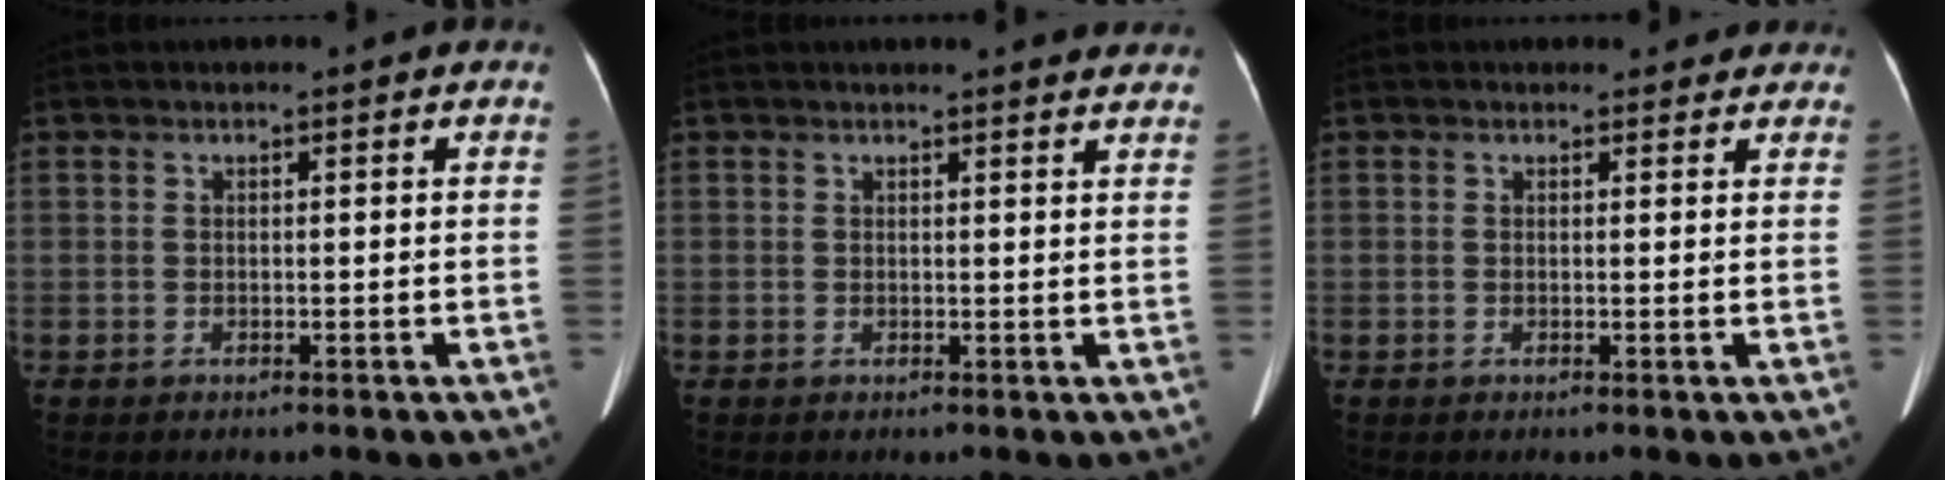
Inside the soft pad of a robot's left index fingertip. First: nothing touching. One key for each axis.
{"total": 6.8, "fx": 6.4, "fy": 1.2, "fz": 2.1, "tx": -0.015, "ty": 0.003, "tz": 0.057}
{"total": 3.3, "fx": 2.8, "fy": 1.6, "fz": 0.2, "tx": 0.011, "ty": 0.000, "tz": 0.020}